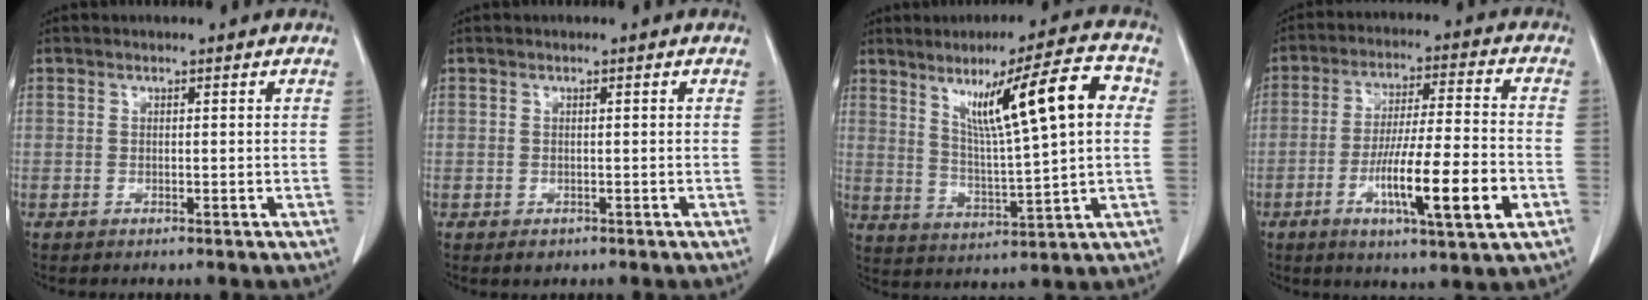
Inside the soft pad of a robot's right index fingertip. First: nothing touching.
{"total": 1.2, "force": [-0.7, 0.9, 0.5], "torque": [-0.007, 0.001, -0.004]}
{"total": 14.2, "force": [4.5, 0.9, 13.4], "torque": [-0.213, 0.014, 0.076]}
{"total": 14.6, "force": [-4.9, 1.1, 13.7], "torque": [-0.236, -0.011, -0.080]}